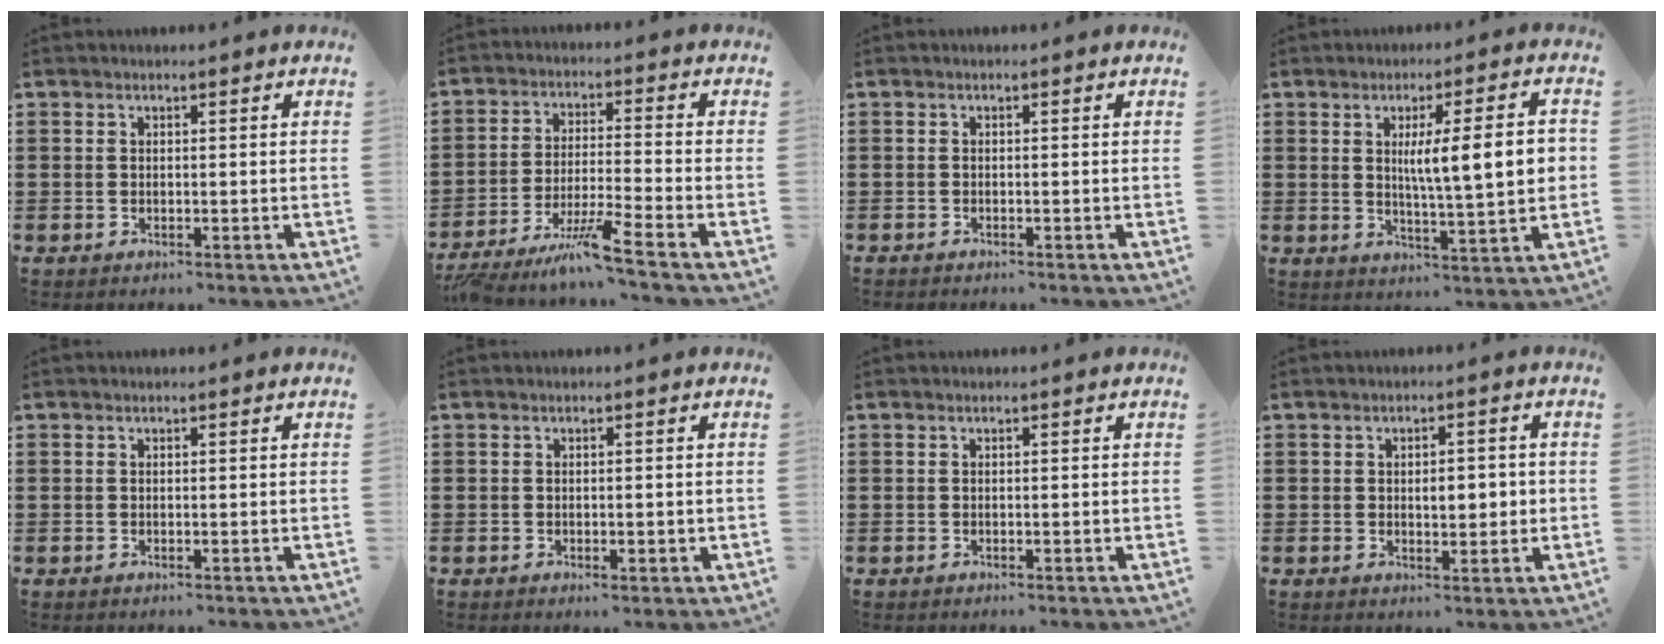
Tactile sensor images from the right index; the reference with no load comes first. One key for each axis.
{"total": 7.0, "fx": -6.0, "fy": -1.0, "fz": 3.5, "tx": -0.075, "ty": -0.016, "tz": -0.121}
{"total": 0.6, "fx": -0.6, "fy": 0.0, "fz": 0.0, "tx": -0.001, "ty": -0.002, "tz": -0.012}
{"total": 9.7, "fx": 1.6, "fy": 1.7, "fz": 9.4, "tx": -0.152, "ty": -0.002, "tz": 0.017}
{"total": 0.0}
{"total": 0.8, "fx": -0.3, "fy": 0.4, "fz": 0.6, "tx": -0.013, "ty": -0.001, "tz": -0.004}
{"total": 0.0}
{"total": 3.6, "fx": -0.1, "fy": 1.9, "fz": 3.0, "tx": -0.045, "ty": 0.000, "tz": -0.009}